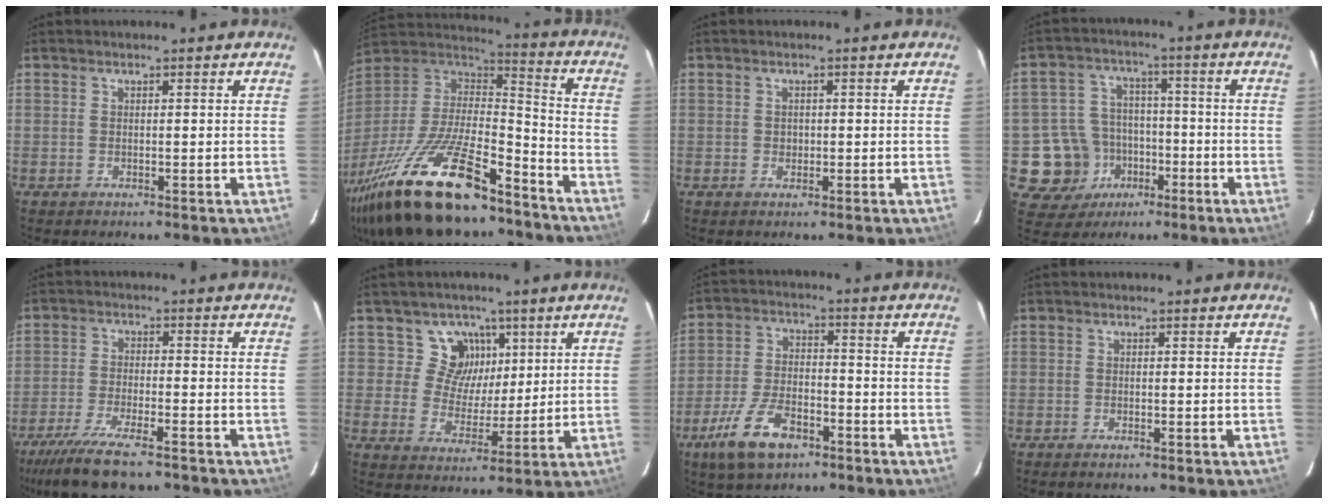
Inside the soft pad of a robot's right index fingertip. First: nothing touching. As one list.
[{"total": 32.0, "force": [-21.9, 11.4, 20.4], "torque": [-0.411, -0.036, -0.355]}, {"total": 1.1, "force": [-0.1, 1.1, 0.2], "torque": [-0.001, 0.002, 0.000]}, {"total": 11.7, "force": [-4.6, 10.5, 2.2], "torque": [-0.076, 0.029, -0.058]}, {"total": 12.9, "force": [-10.1, 2.9, 7.5], "torque": [-0.174, -0.038, -0.177]}, {"total": 8.5, "force": [3.9, 7.4, 1.7], "torque": [-0.021, -0.013, 0.062]}, {"total": 11.5, "force": [-6.9, 5.4, 7.4], "torque": [-0.171, -0.007, -0.125]}, {"total": 0.7, "force": [-0.6, 0.1, 0.4], "torque": [-0.008, -0.001, -0.011]}]